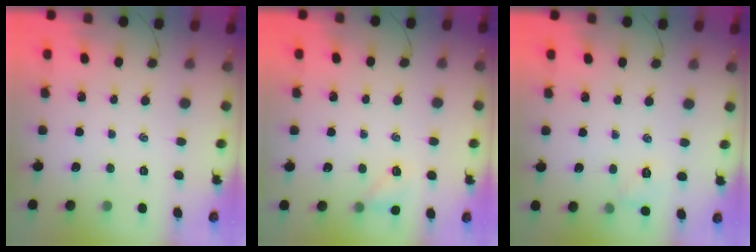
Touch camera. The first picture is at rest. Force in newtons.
{"total": 6.3, "press": 6.2, "slide": 1.3}
{"total": 5.2, "press": 5.0, "slide": 1.5}